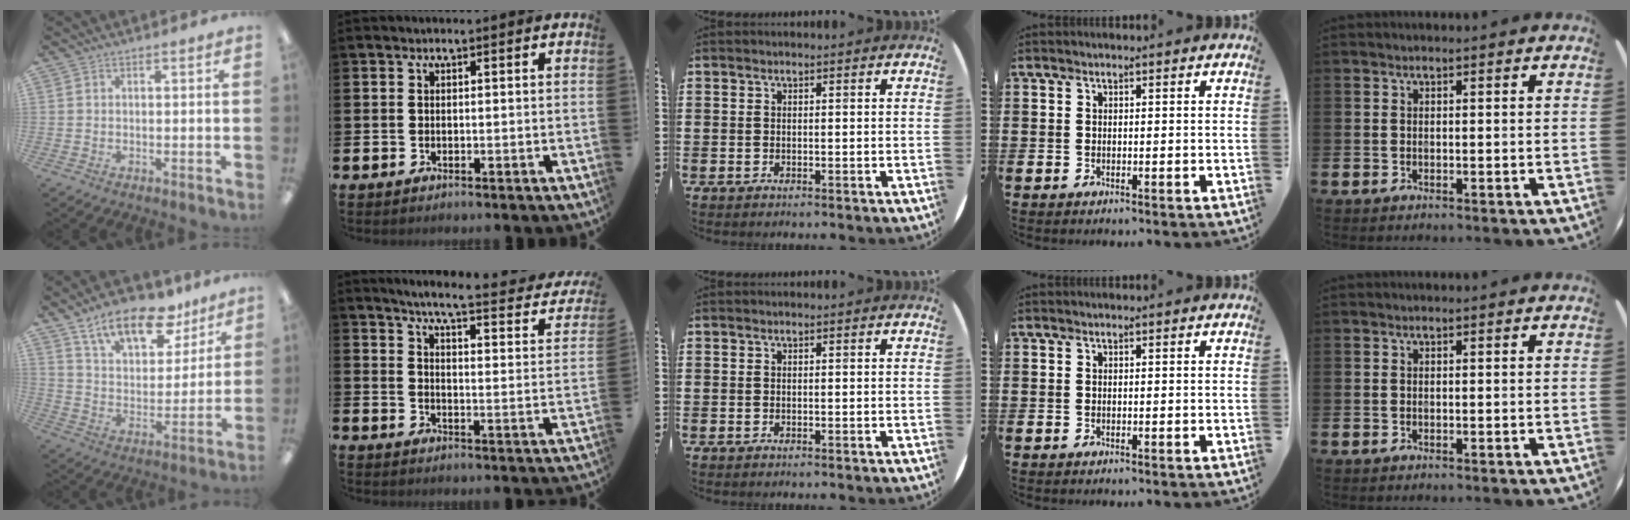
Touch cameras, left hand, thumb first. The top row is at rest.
{"thumb": {"total": 16.2, "force": [11.5, 7.6, 8.5], "torque": [-0.141, -0.058, 0.202]}, "index": {"total": 5.1, "force": [4.4, 0.2, 2.6], "torque": [-0.057, -0.042, 0.061]}}